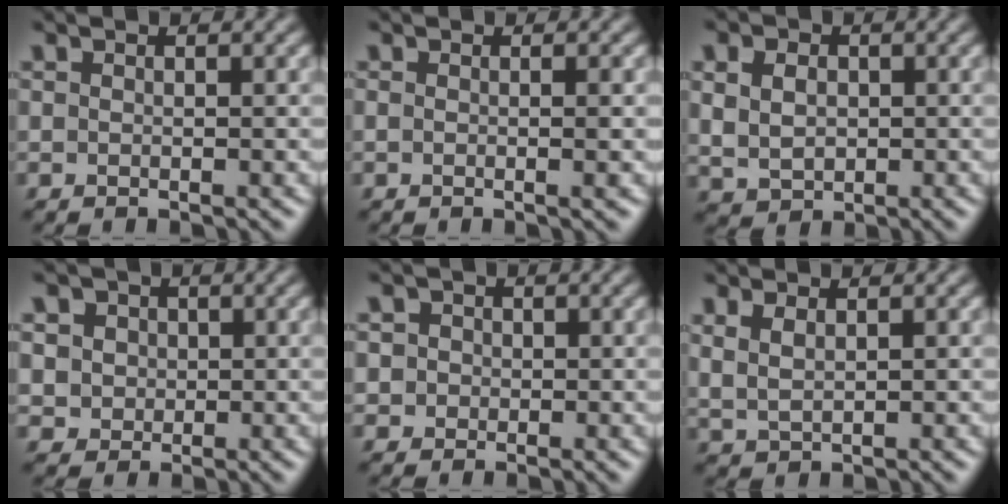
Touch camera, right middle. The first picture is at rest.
{"total": 0.9, "force": [-0.2, 0.0, 0.9], "torque": [-0.016, -0.001, -0.006]}
{"total": 4.6, "force": [1.4, 3.6, 2.6], "torque": [-0.056, 0.023, 0.011]}
{"total": 4.8, "force": [2.3, 3.9, 1.7], "torque": [-0.040, 0.007, 0.031]}
{"total": 2.4, "force": [0.8, 2.1, 0.7], "torque": [-0.017, 0.004, 0.008]}
{"total": 1.6, "force": [1.0, 0.8, 1.0], "torque": [-0.027, -0.001, 0.026]}